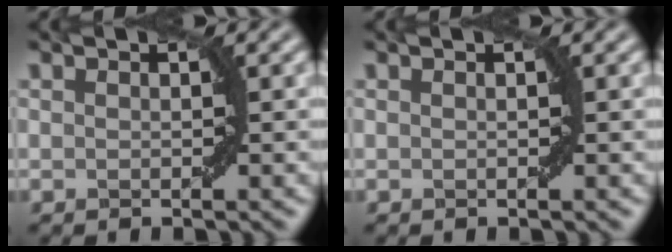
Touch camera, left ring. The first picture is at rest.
{"total": 0.0}